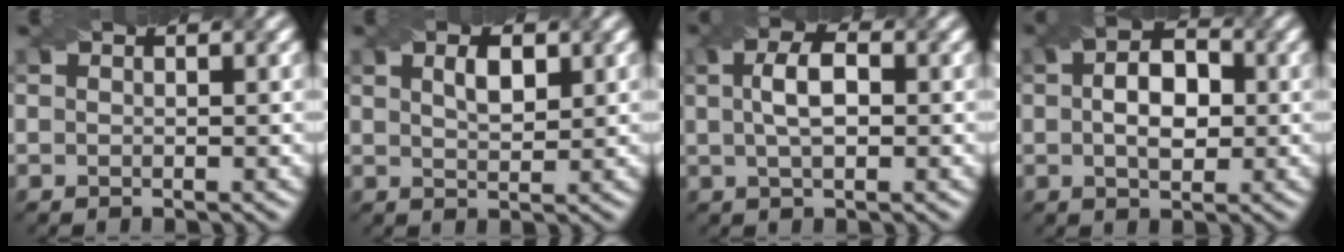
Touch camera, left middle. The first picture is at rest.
{"total": 1.1, "force": [0.3, 0.6, 0.9], "torque": [-0.012, 0.003, 0.023]}
{"total": 2.6, "force": [-0.2, 1.3, 2.3], "torque": [-0.041, 0.008, 0.008]}
{"total": 4.3, "force": [-0.3, 2.9, 3.2], "torque": [-0.039, 0.011, 0.003]}